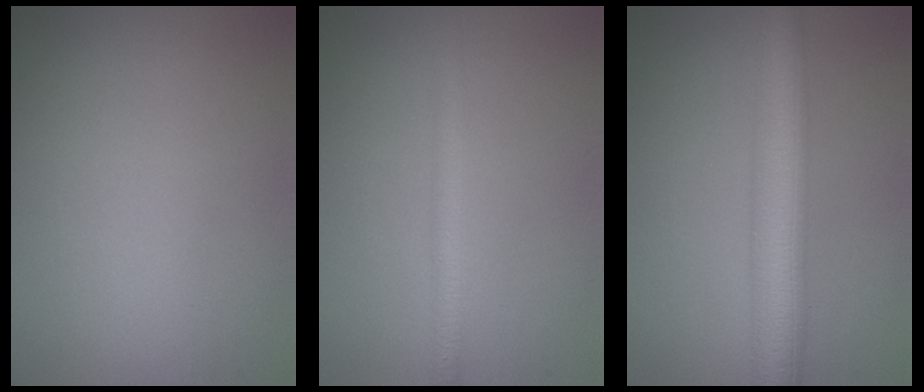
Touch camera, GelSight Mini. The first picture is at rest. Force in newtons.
{"total": 2.3, "press": 2.3, "slide": 0.0}
{"total": 6.8, "press": 6.8, "slide": 0.1}